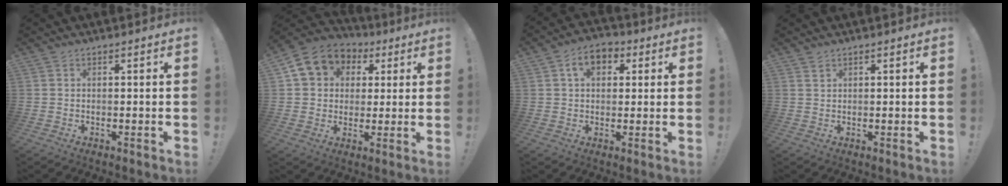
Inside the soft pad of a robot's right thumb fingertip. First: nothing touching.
{"total": 11.2, "force": [3.6, 9.5, 4.6], "torque": [-0.056, -0.014, 0.072]}
{"total": 8.1, "force": [2.8, 5.4, 5.3], "torque": [-0.071, 0.004, 0.047]}
{"total": 1.2, "force": [0.9, 0.6, 0.4], "torque": [-0.001, -0.003, 0.015]}